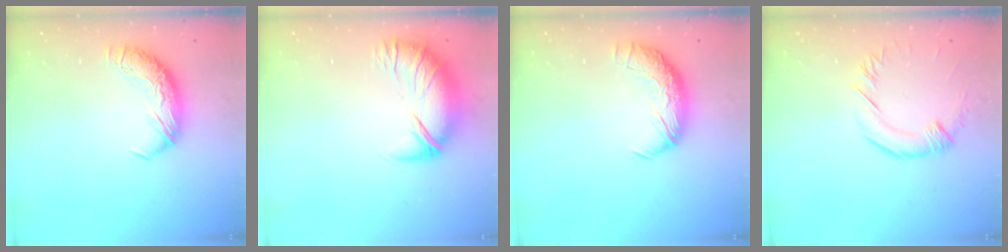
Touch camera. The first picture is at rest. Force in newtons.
{"total": 2.6, "press": 1.0, "slide": 2.4}
{"total": 2.3, "press": 0.9, "slide": 2.1}
{"total": 1.0, "press": 1.0, "slide": 0.4}